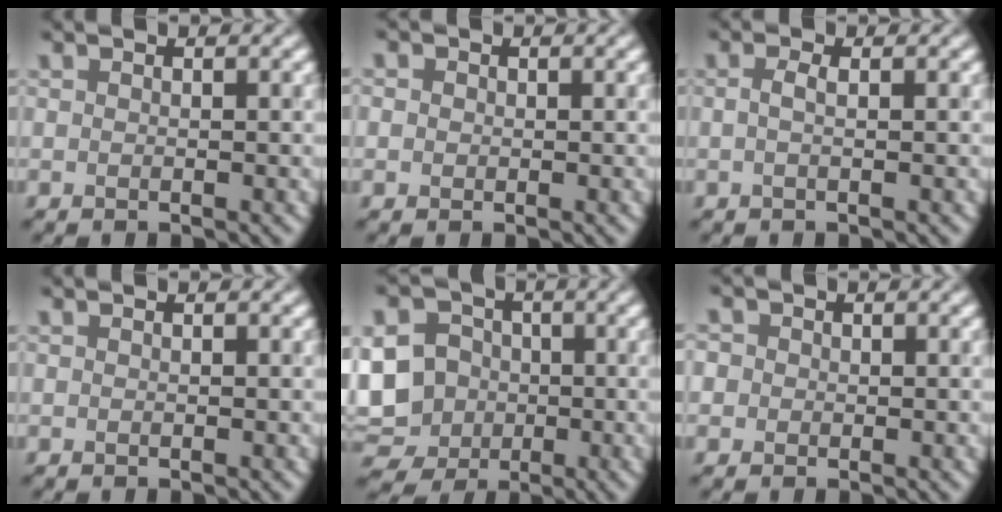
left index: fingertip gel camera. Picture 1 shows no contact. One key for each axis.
{"total": 1.3, "fx": -0.5, "fy": -0.3, "fz": -1.1, "tx": 0.006, "ty": 0.001, "tz": 0.009}
{"total": 0.7, "fx": -0.5, "fy": -0.4, "fz": 0.1, "tx": -0.015, "ty": -0.002, "tz": 0.003}
{"total": 0.0}
{"total": 7.4, "fx": -1.8, "fy": 6.7, "fz": 2.5, "tx": -0.067, "ty": -0.005, "tz": -0.035}
{"total": 1.2, "fx": -0.5, "fy": 0.2, "fz": -1.1, "tx": 0.011, "ty": 0.000, "tz": 0.004}